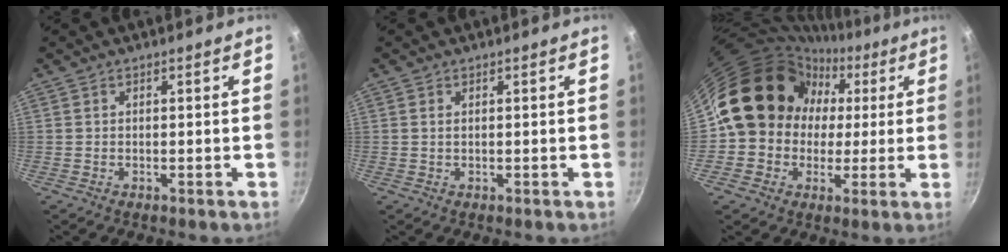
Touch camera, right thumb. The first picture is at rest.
{"total": 0.8, "force": [0.3, 0.4, 0.6], "torque": [-0.012, 0.000, 0.003]}
{"total": 17.3, "force": [1.3, 15.4, 7.7], "torque": [-0.089, 0.039, 0.014]}